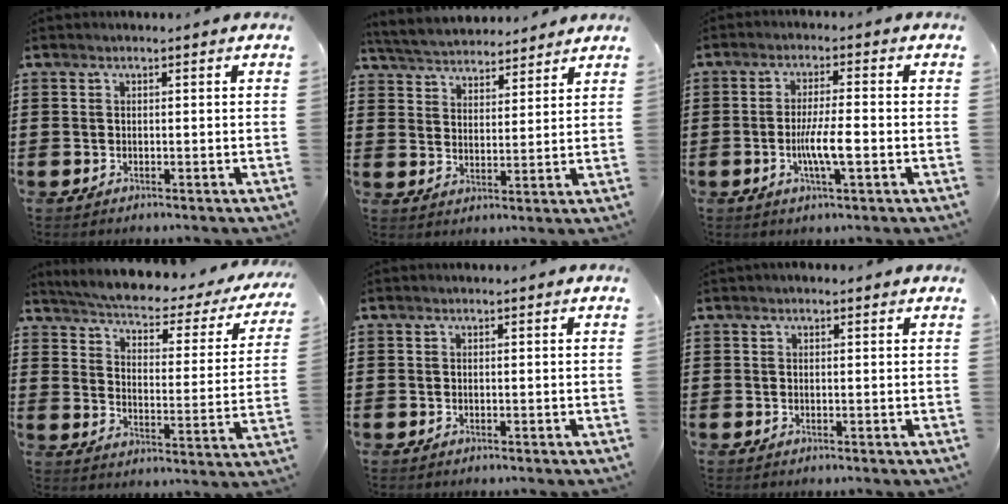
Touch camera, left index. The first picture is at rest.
{"total": 4.5, "force": [4.4, 0.8, 0.3], "torque": [-0.026, -0.021, 0.079]}
{"total": 5.9, "force": [-1.4, 1.0, 5.7], "torque": [-0.109, -0.003, -0.029]}
{"total": 3.5, "force": [3.0, 0.3, 1.7], "torque": [-0.053, -0.030, 0.041]}
{"total": 0.0}
{"total": 0.6, "force": [0.3, 0.5, 0.2], "torque": [-0.005, 0.005, 0.005]}